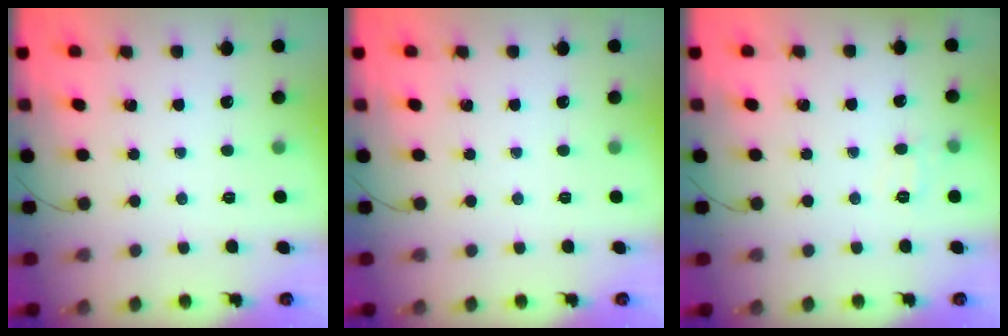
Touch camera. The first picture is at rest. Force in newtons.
{"total": 0.0}
{"total": 6.7, "press": 6.5, "slide": 1.7}